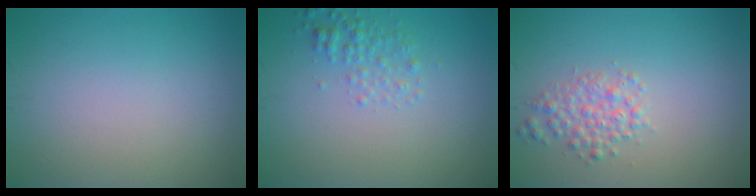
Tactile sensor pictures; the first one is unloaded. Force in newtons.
{"total": 1.8, "press": 1.8, "slide": 0.1}
{"total": 2.4, "press": 2.4, "slide": 0.1}